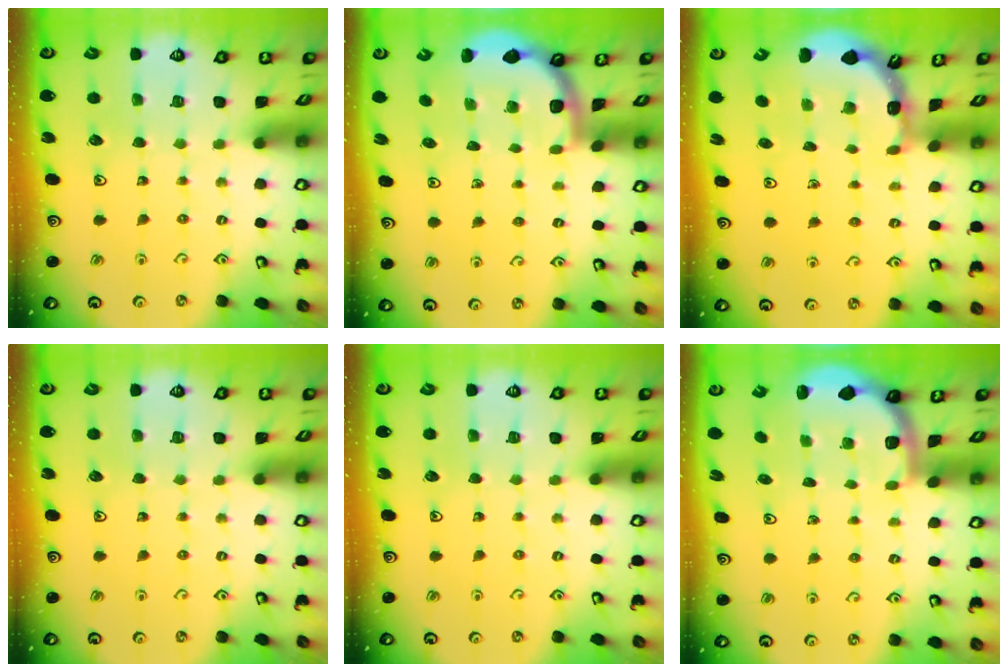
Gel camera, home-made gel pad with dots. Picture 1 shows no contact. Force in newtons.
{"total": 1.7, "press": 1.7, "slide": 0.1}
{"total": 2.0, "press": 2.0, "slide": 0.1}
{"total": 0.0}
{"total": 0.0}
{"total": 1.8, "press": 1.7, "slide": 0.3}